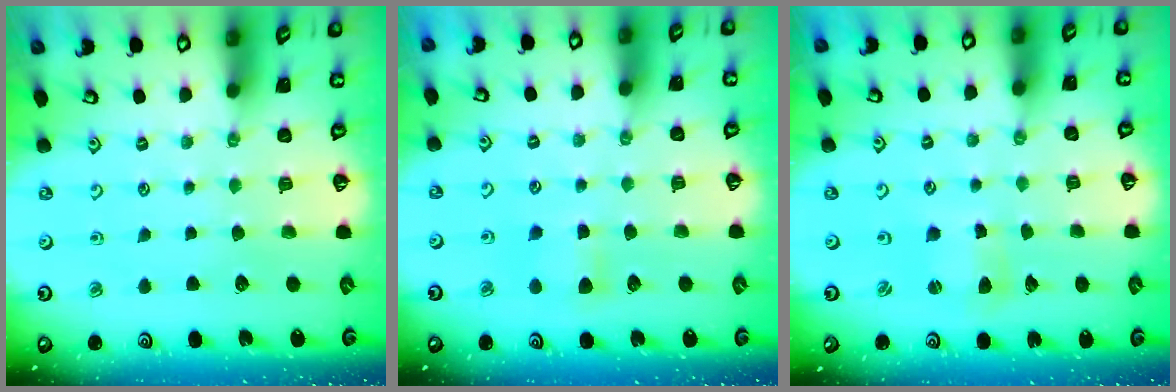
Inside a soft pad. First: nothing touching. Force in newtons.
{"total": 4.4, "press": 4.3, "slide": 0.7}
{"total": 2.9, "press": 2.9, "slide": 0.3}